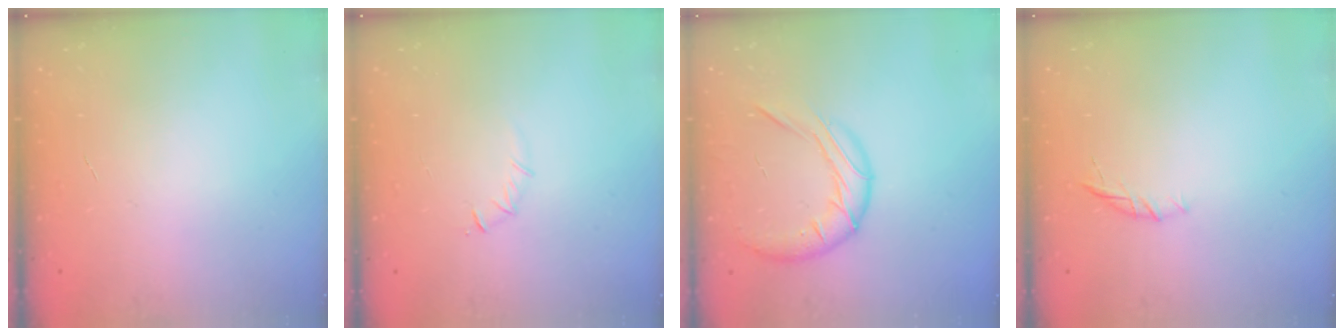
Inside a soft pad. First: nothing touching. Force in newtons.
{"total": 3.5, "press": 3.3, "slide": 1.2}
{"total": 14.9, "press": 14.7, "slide": 2.3}
{"total": 7.0, "press": 6.9, "slide": 1.5}